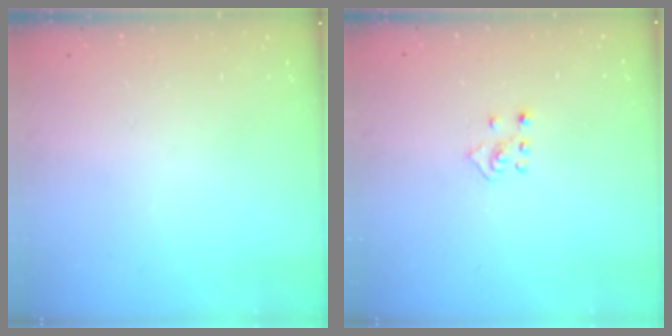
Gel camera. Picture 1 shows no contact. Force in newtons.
{"total": 2.3, "press": 2.3, "slide": 0.5}